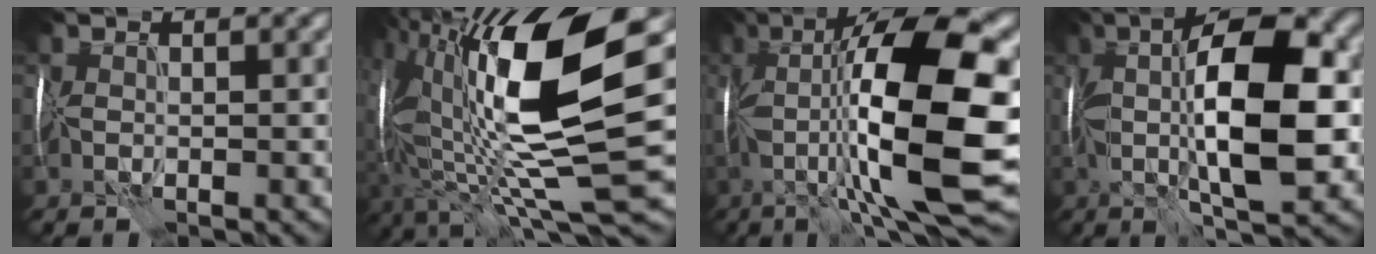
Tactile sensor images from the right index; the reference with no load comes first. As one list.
[{"total": 15.4, "force": [0.5, 4.7, 14.6], "torque": [-0.268, -0.004, 0.009]}, {"total": 16.0, "force": [-0.9, 4.0, 15.5], "torque": [-0.257, 0.020, -0.008]}, {"total": 11.8, "force": [0.5, 4.0, 11.1], "torque": [-0.185, 0.007, 0.009]}]